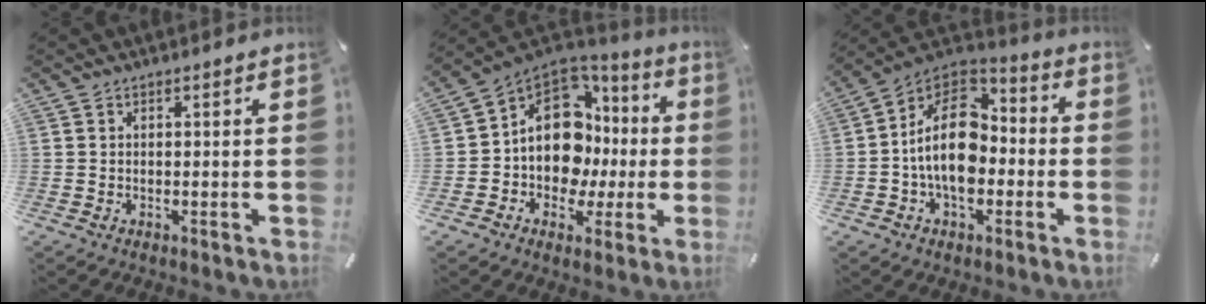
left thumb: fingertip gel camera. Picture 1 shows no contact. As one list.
[{"total": 14.5, "force": [1.1, 11.7, 8.4], "torque": [-0.164, -0.016, 0.020]}, {"total": 17.3, "force": [-2.1, 11.8, 12.4], "torque": [-0.238, 0.016, -0.043]}]